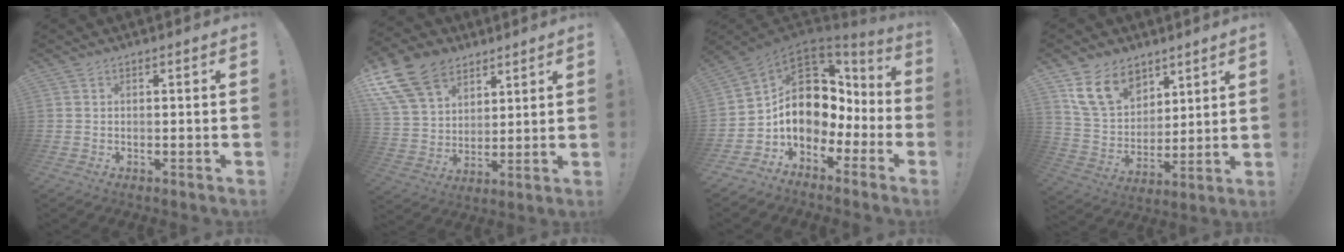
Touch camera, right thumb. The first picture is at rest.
{"total": 17.1, "force": [10.0, 11.5, 7.8], "torque": [-0.151, -0.054, 0.194]}
{"total": 13.5, "force": [2.6, 10.5, 7.9], "torque": [-0.112, -0.024, 0.070]}
{"total": 16.2, "force": [9.5, 10.9, 7.2], "torque": [-0.130, -0.050, 0.189]}